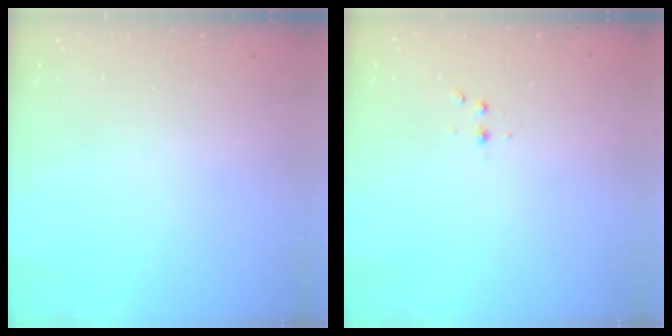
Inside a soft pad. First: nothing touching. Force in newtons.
{"total": 2.3, "press": 2.3, "slide": 0.3}